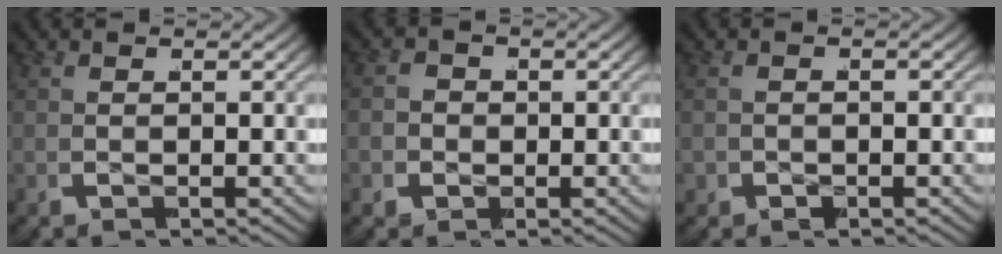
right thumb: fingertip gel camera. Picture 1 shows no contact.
{"total": 3.1, "force": [-0.3, 2.9, 1.1], "torque": [-0.019, -0.005, -0.007]}
{"total": 1.1, "force": [-0.7, 0.8, 0.3], "torque": [-0.004, -0.001, -0.010]}